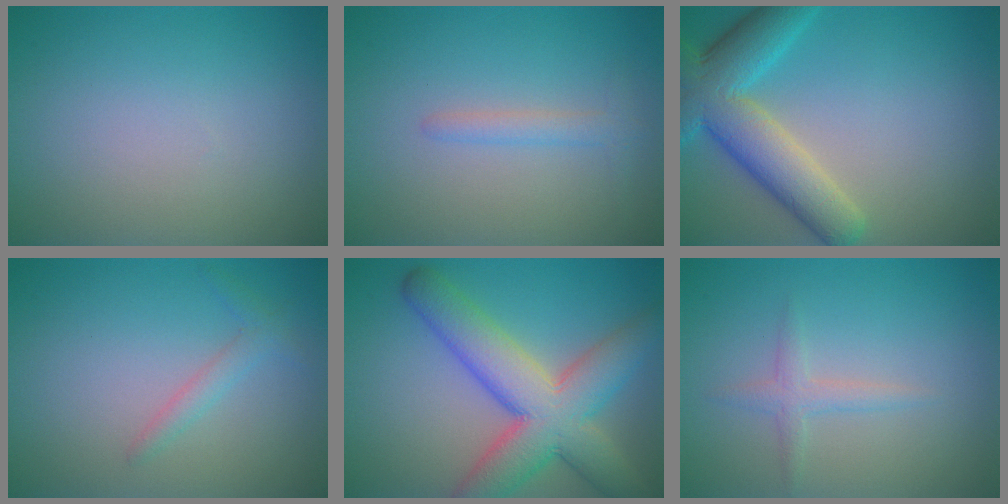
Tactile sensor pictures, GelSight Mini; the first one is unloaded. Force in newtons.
{"total": 1.5, "press": 1.5, "slide": 0.1}
{"total": 7.7, "press": 7.7, "slide": 0.4}
{"total": 1.5, "press": 1.4, "slide": 0.1}
{"total": 9.2, "press": 9.2, "slide": 0.3}
{"total": 1.5, "press": 1.5, "slide": 0.1}